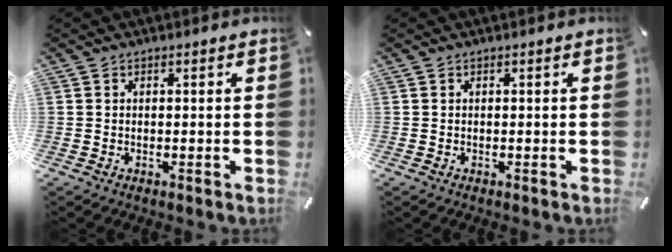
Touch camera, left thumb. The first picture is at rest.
{"total": 0.0}